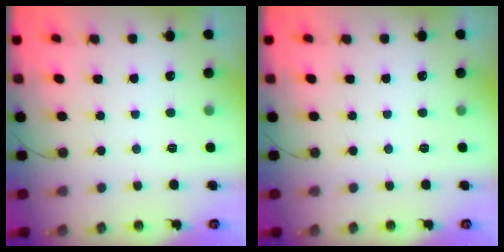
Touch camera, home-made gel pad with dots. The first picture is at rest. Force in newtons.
{"total": 0.0}